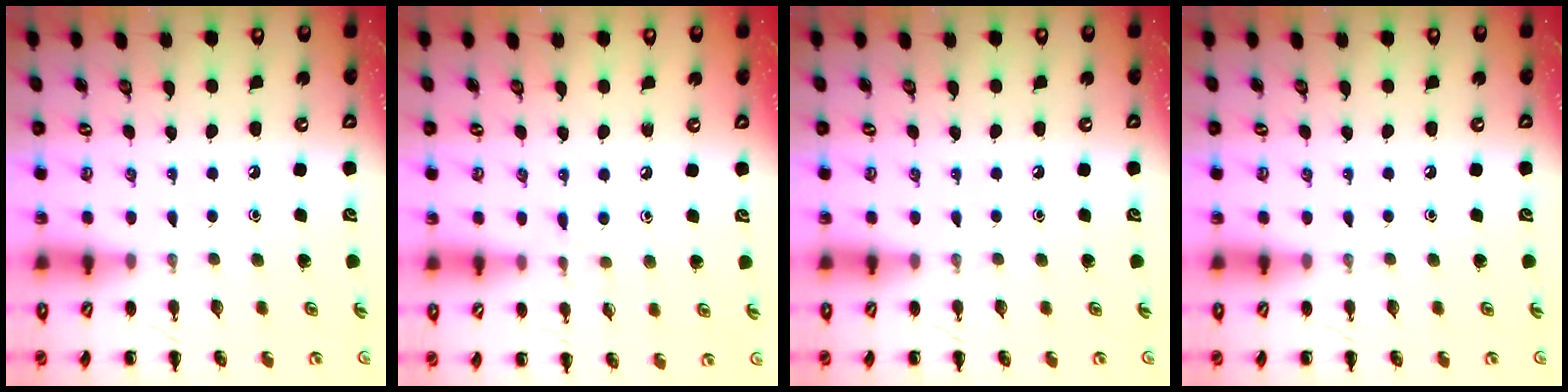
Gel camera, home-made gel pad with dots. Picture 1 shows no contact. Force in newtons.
{"total": 6.4, "press": 6.0, "slide": 2.2}
{"total": 0.0}
{"total": 0.0}